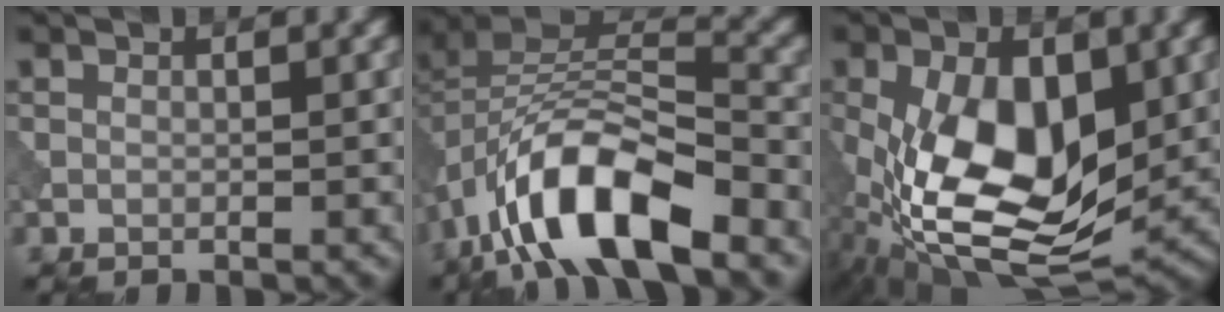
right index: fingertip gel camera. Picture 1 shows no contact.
{"total": 11.7, "force": [-6.5, 4.7, 8.5], "torque": [-0.150, 0.007, -0.129]}
{"total": 13.1, "force": [-1.7, 7.2, 10.8], "torque": [-0.202, -0.010, -0.033]}